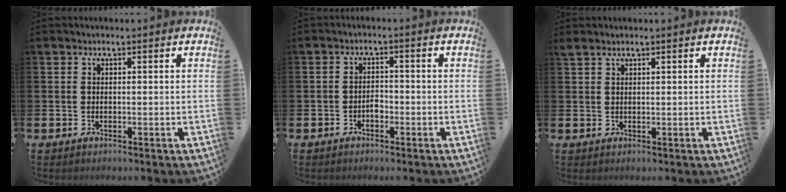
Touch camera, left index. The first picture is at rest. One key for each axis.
{"total": 1.5, "fx": -0.9, "fy": 1.0, "fz": 0.7, "tx": -0.014, "ty": 0.003, "tz": -0.019}
{"total": 1.2, "fx": 1.1, "fy": 0.3, "fz": 0.4, "tx": -0.007, "ty": 0.001, "tz": 0.019}